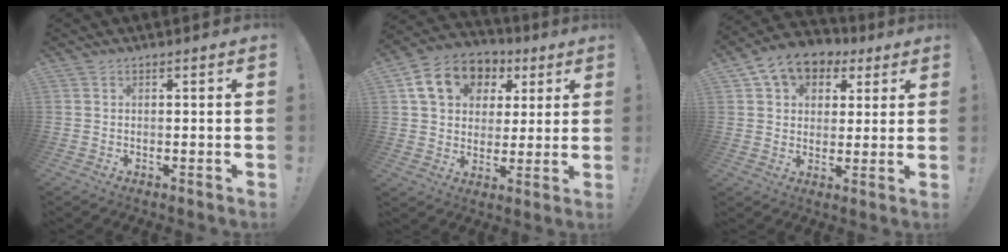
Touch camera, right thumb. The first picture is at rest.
{"total": 15.1, "force": [6.3, 11.6, 7.3], "torque": [-0.115, -0.012, 0.125]}
{"total": 9.6, "force": [5.0, 7.3, 3.7], "torque": [-0.061, -0.025, 0.100]}